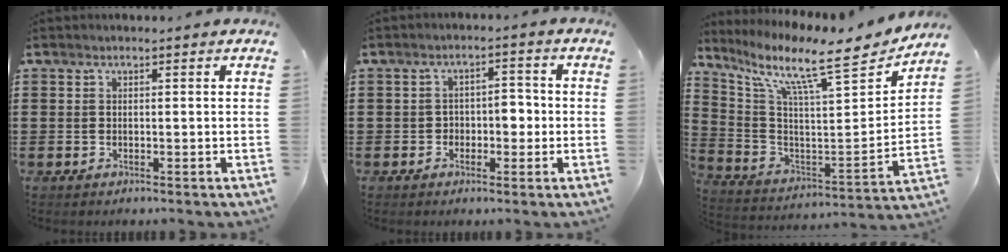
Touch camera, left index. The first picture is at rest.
{"total": 3.3, "force": [-1.0, 2.3, 2.1], "torque": [-0.031, 0.001, -0.030]}
{"total": 11.2, "force": [8.8, 1.2, 6.7], "torque": [-0.145, -0.076, 0.135]}